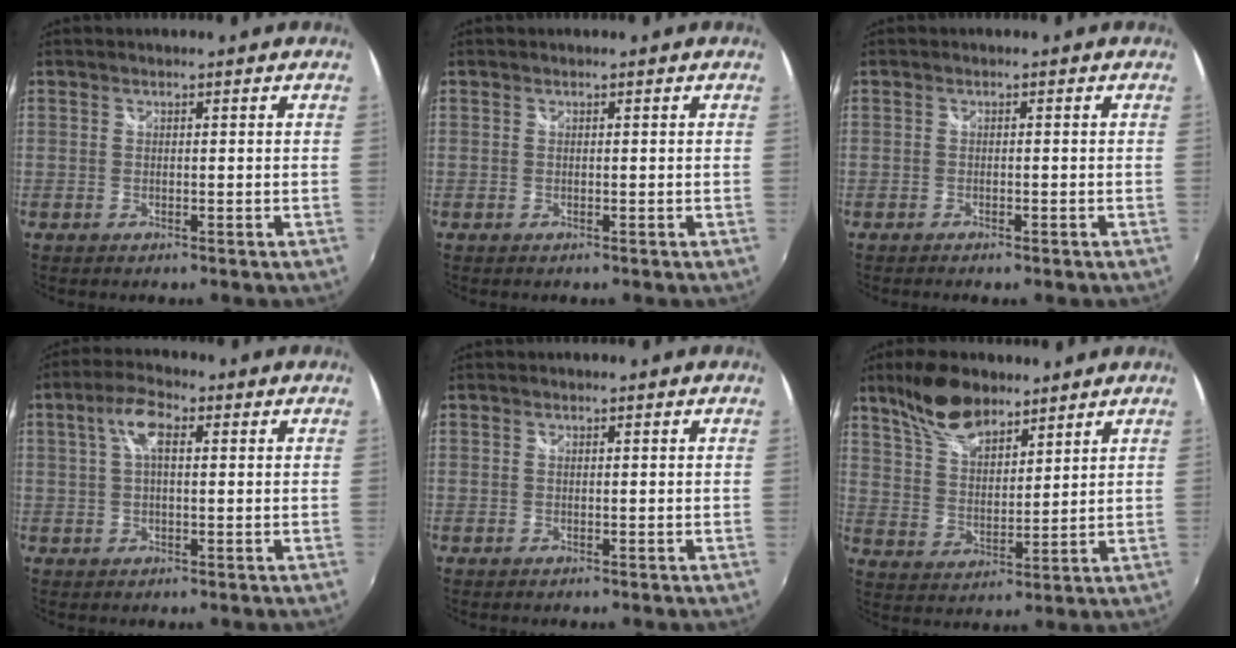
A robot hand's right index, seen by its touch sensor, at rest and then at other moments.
{"total": 0.0}
{"total": 1.2, "force": [-0.9, 0.3, 0.7], "torque": [-0.016, -0.002, -0.016]}
{"total": 5.7, "force": [1.6, 2.2, 5.0], "torque": [-0.096, 0.015, 0.027]}
{"total": 0.0}
{"total": 11.4, "force": [8.4, 4.7, 6.1], "torque": [-0.117, 0.019, 0.160]}